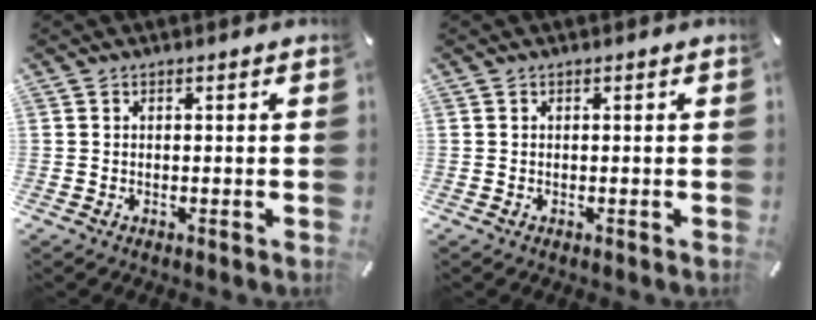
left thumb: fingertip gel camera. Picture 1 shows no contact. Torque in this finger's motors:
{"motor_torque": [0.00, 0.00, 0.00, 0.00, 0.00]}